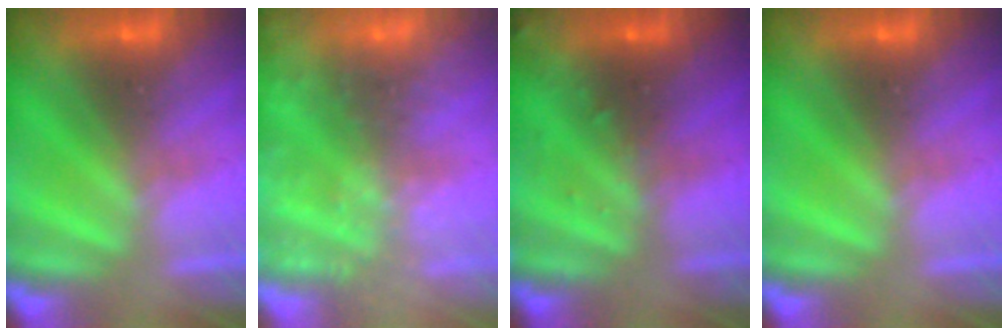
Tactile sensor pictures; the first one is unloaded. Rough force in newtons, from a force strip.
{"total": 7.8}
{"total": 2.7}
{"total": 0.0}